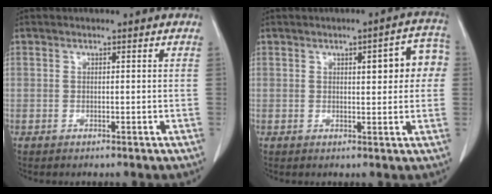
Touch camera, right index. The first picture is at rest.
{"total": 6.9, "force": [1.5, 2.1, 6.4], "torque": [-0.071, 0.020, 0.014]}